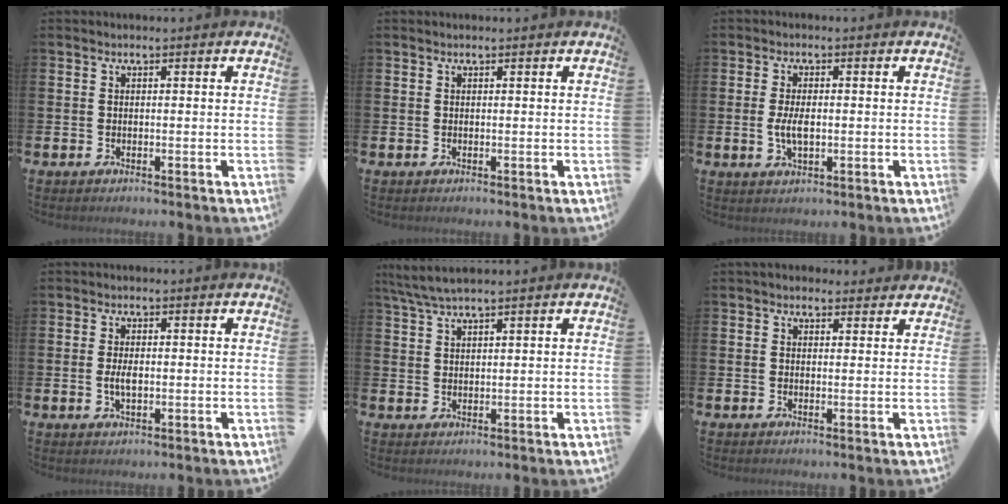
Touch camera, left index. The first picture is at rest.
{"total": 0.0}
{"total": 3.5, "force": [-0.2, 1.6, 3.1], "torque": [-0.048, 0.000, -0.006]}
{"total": 2.3, "force": [-0.1, 1.1, 2.0], "torque": [-0.036, 0.002, -0.004]}
{"total": 3.8, "force": [3.2, 0.3, 1.9], "torque": [-0.050, -0.003, 0.061]}
{"total": 1.8, "force": [1.6, 0.8, 0.1], "torque": [0.005, 0.000, 0.027]}